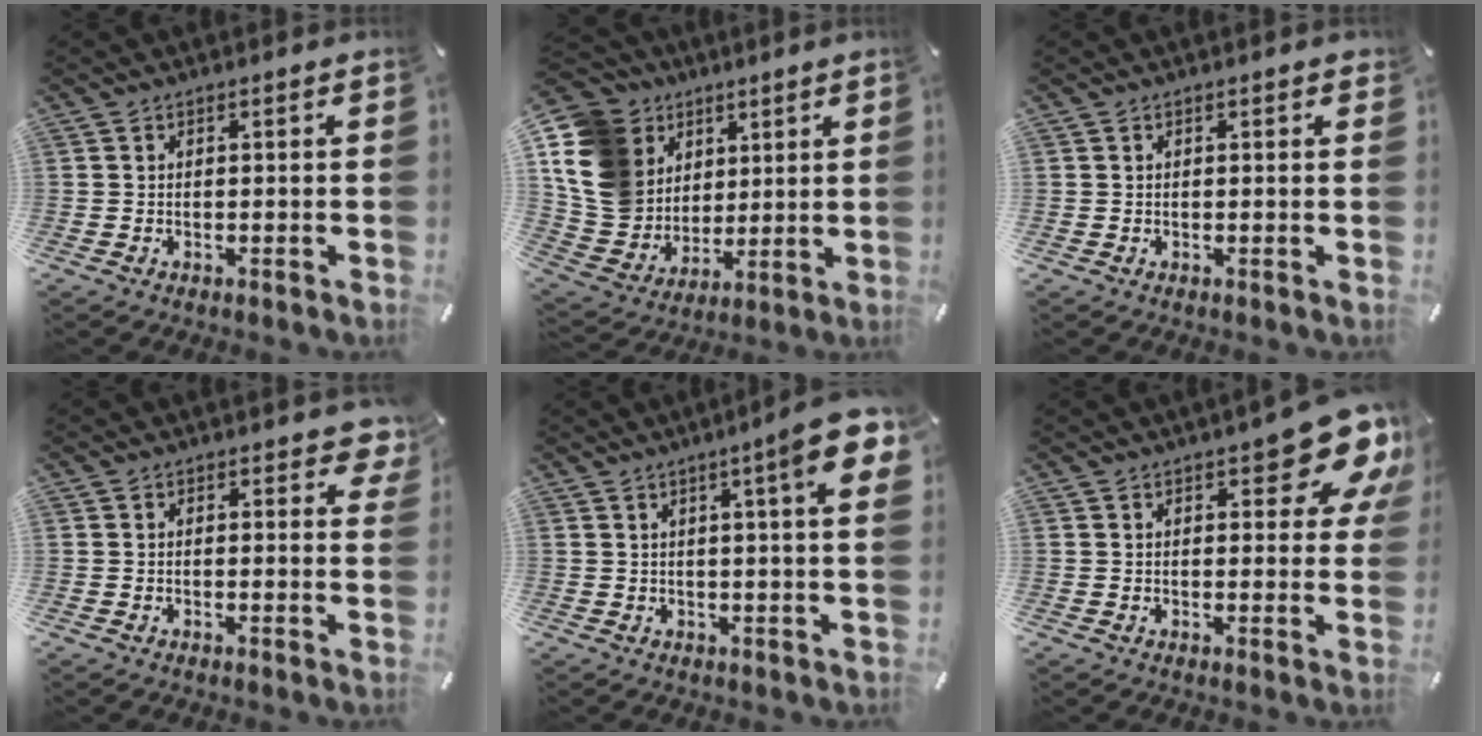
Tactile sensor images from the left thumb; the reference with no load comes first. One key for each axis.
{"total": 15.8, "fx": 4.4, "fy": 14.2, "fz": 5.1, "tx": -0.116, "ty": -0.027, "tz": 0.093}
{"total": 0.6, "fx": 0.2, "fy": 0.5, "fz": 0.1, "tx": 0.009, "ty": 0.001, "tz": 0.001}
{"total": 3.3, "fx": 2.1, "fy": 1.7, "fz": 1.9, "tx": -0.012, "ty": -0.007, "tz": 0.030}
{"total": 10.2, "fx": 4.4, "fy": 1.0, "fz": 9.1, "tx": -0.133, "ty": -0.021, "tz": 0.066}
{"total": 13.2, "fx": 7.6, "fy": 5.2, "fz": 9.5, "tx": -0.104, "ty": -0.055, "tz": 0.124}